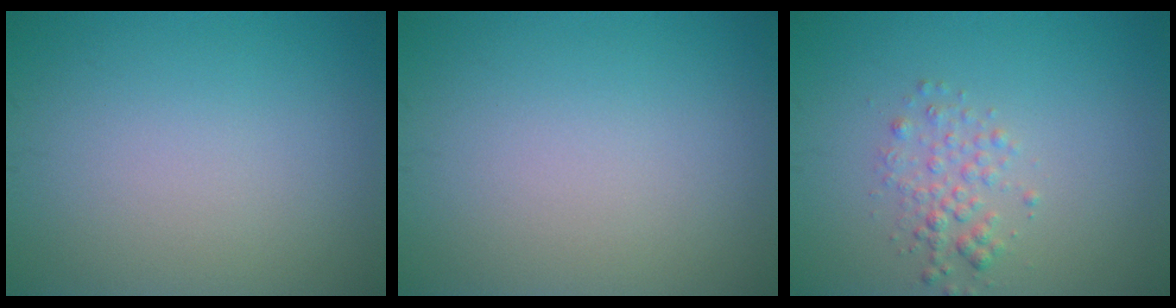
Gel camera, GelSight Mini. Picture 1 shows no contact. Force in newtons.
{"total": 0.0}
{"total": 2.0, "press": 2.0, "slide": 0.1}